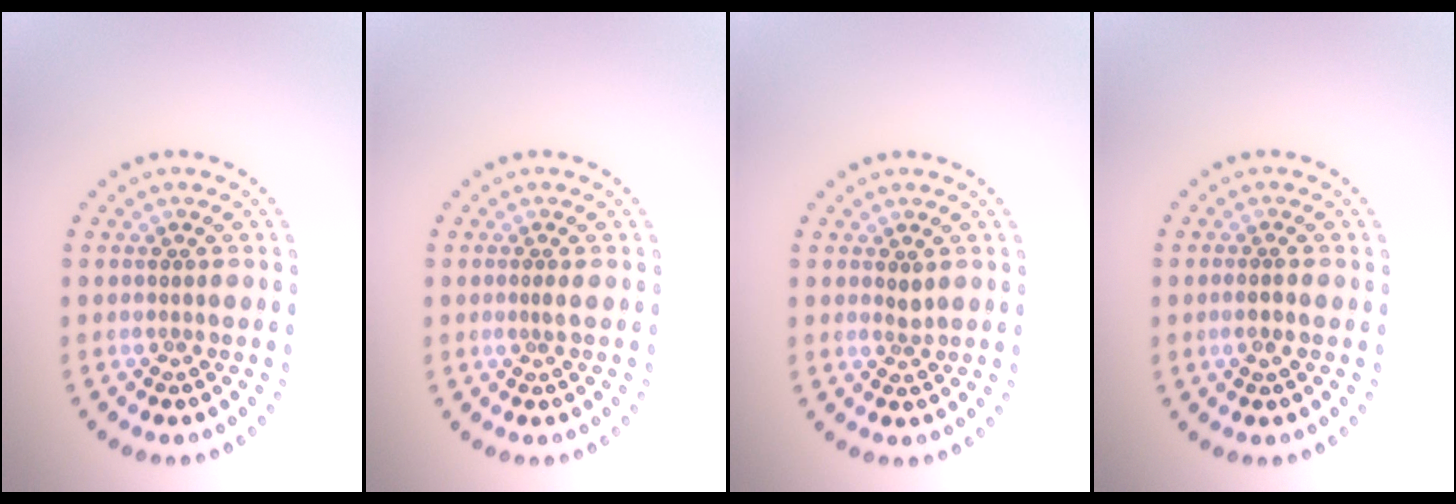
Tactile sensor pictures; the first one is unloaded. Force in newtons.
{"total": 0.7, "press": 0.5, "slide": 0.6}
{"total": 0.7, "press": 0.5, "slide": 0.5}
{"total": 1.3, "press": 1.2, "slide": 0.5}